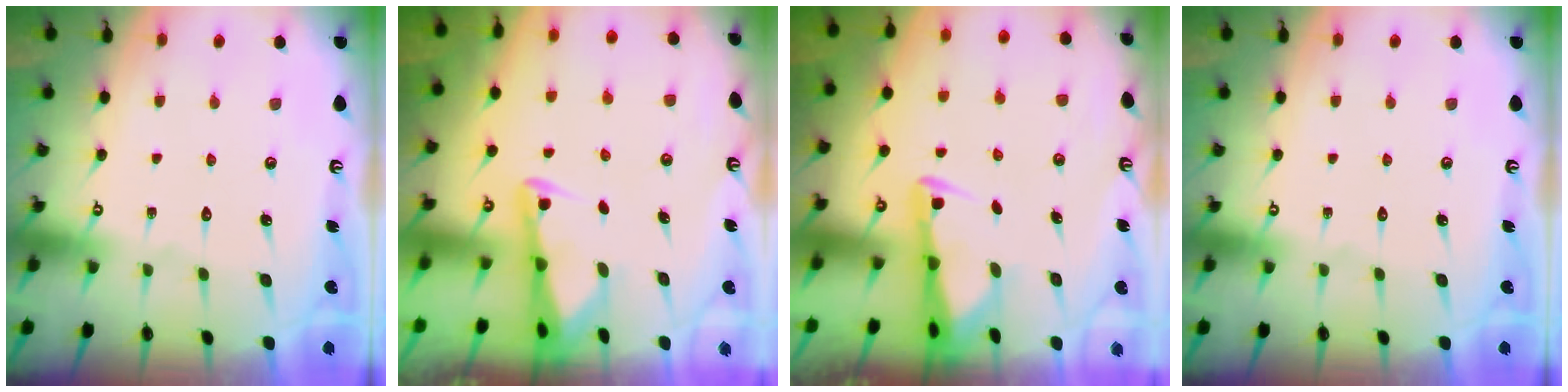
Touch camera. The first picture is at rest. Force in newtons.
{"total": 2.2, "press": 2.2, "slide": 0.3}
{"total": 3.0, "press": 2.9, "slide": 0.5}
{"total": 0.0}